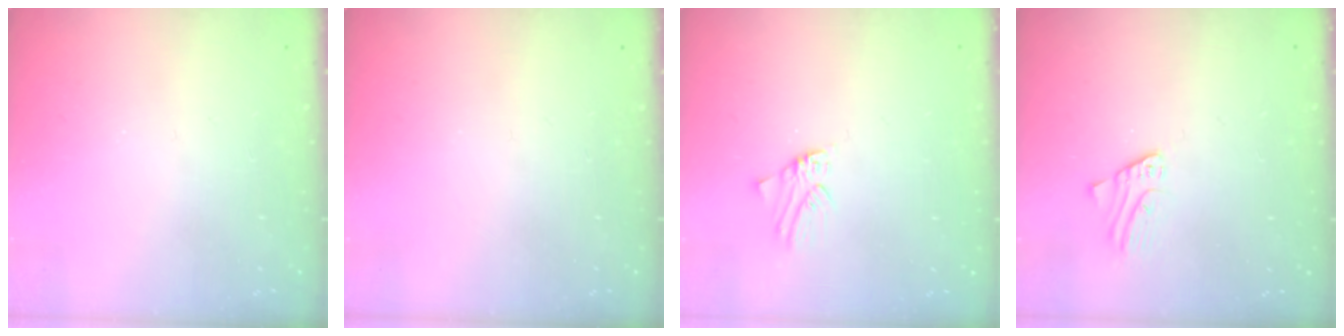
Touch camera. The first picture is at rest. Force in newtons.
{"total": 0.0}
{"total": 0.0}
{"total": 2.4, "press": 2.4, "slide": 0.2}